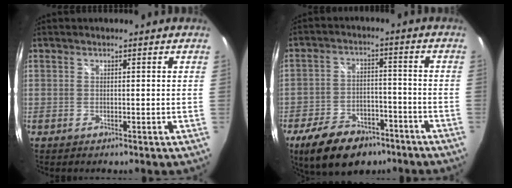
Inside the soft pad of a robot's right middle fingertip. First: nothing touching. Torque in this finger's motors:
{"motor_torque": [1.02, -1.12, 0.22, 0.11]}